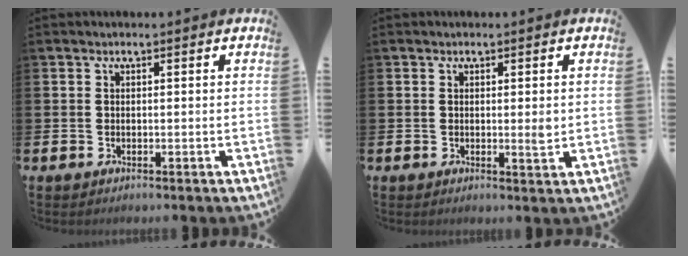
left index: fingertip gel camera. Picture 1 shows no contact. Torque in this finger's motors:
{"motor_torque": [0.03, -0.02, 0.20, 0.03]}